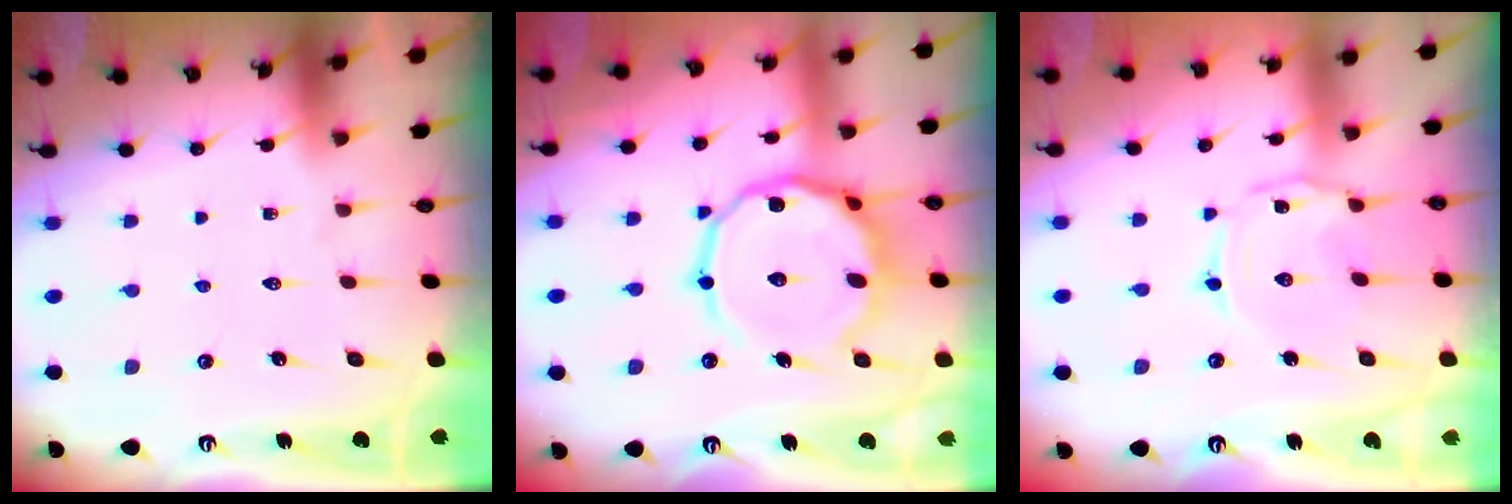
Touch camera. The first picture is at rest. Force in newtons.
{"total": 14.0, "press": 13.9, "slide": 1.5}
{"total": 2.0, "press": 2.0, "slide": 0.3}